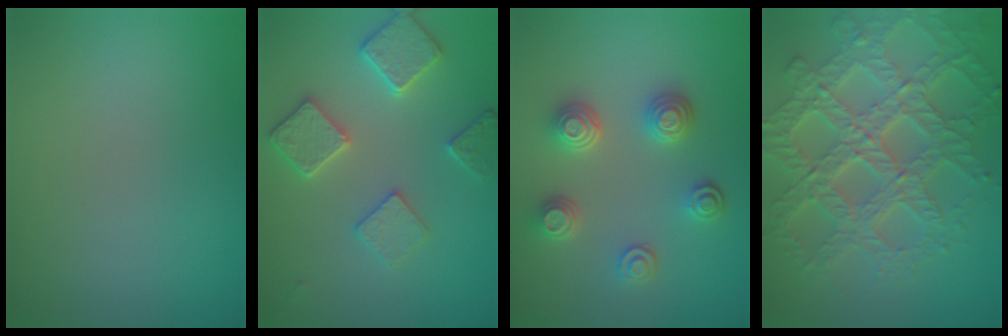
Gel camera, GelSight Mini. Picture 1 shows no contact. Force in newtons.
{"total": 3.5, "press": 3.5, "slide": 0.2}
{"total": 4.0, "press": 3.3, "slide": 2.1}
{"total": 8.0, "press": 6.1, "slide": 5.2}